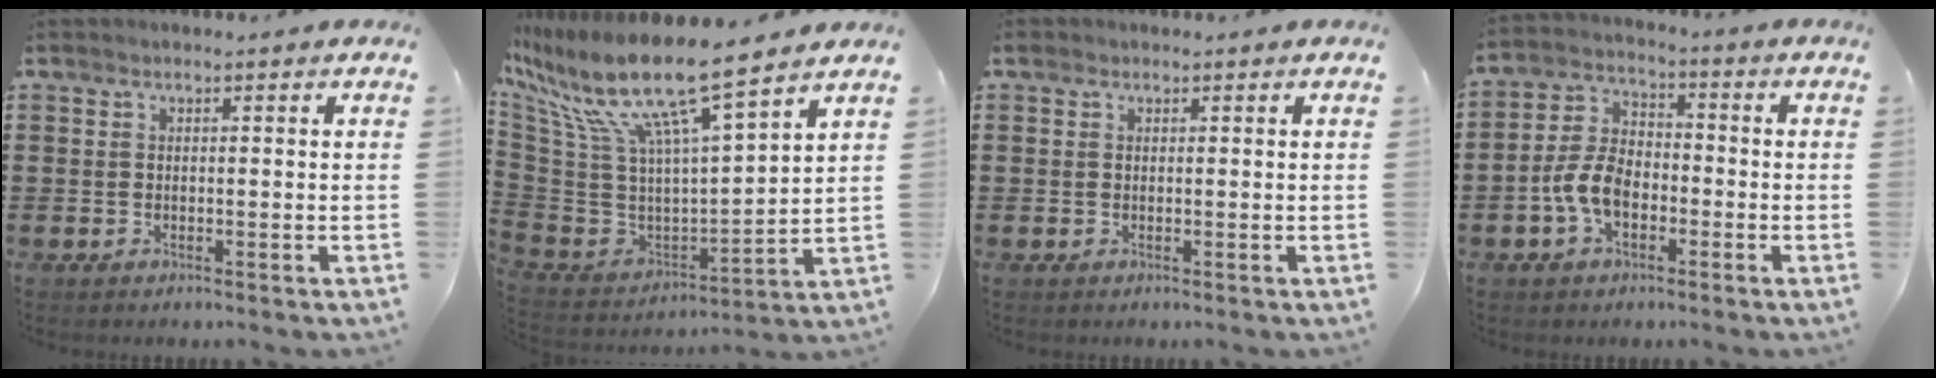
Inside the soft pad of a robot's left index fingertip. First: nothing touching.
{"total": 14.0, "force": [9.5, 2.1, 10.1], "torque": [-0.233, -0.066, 0.157]}
{"total": 0.6, "force": [0.2, 0.5, 0.3], "torque": [-0.006, 0.006, 0.003]}
{"total": 6.8, "force": [-2.6, 3.9, 4.9], "torque": [-0.126, 0.003, -0.058]}